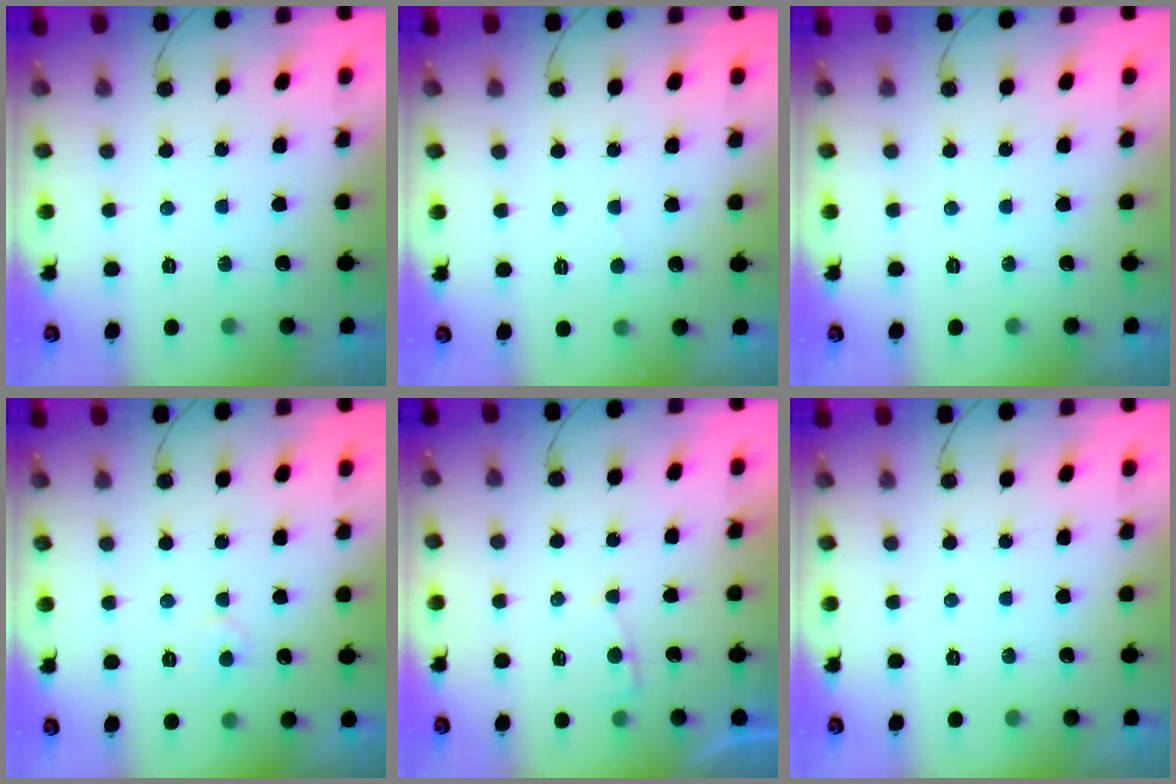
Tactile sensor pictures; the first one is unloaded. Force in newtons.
{"total": 3.1, "press": 3.1, "slide": 0.3}
{"total": 0.0}
{"total": 4.1, "press": 4.1, "slide": 0.4}
{"total": 2.3, "press": 2.3, "slide": 0.2}
{"total": 0.0}